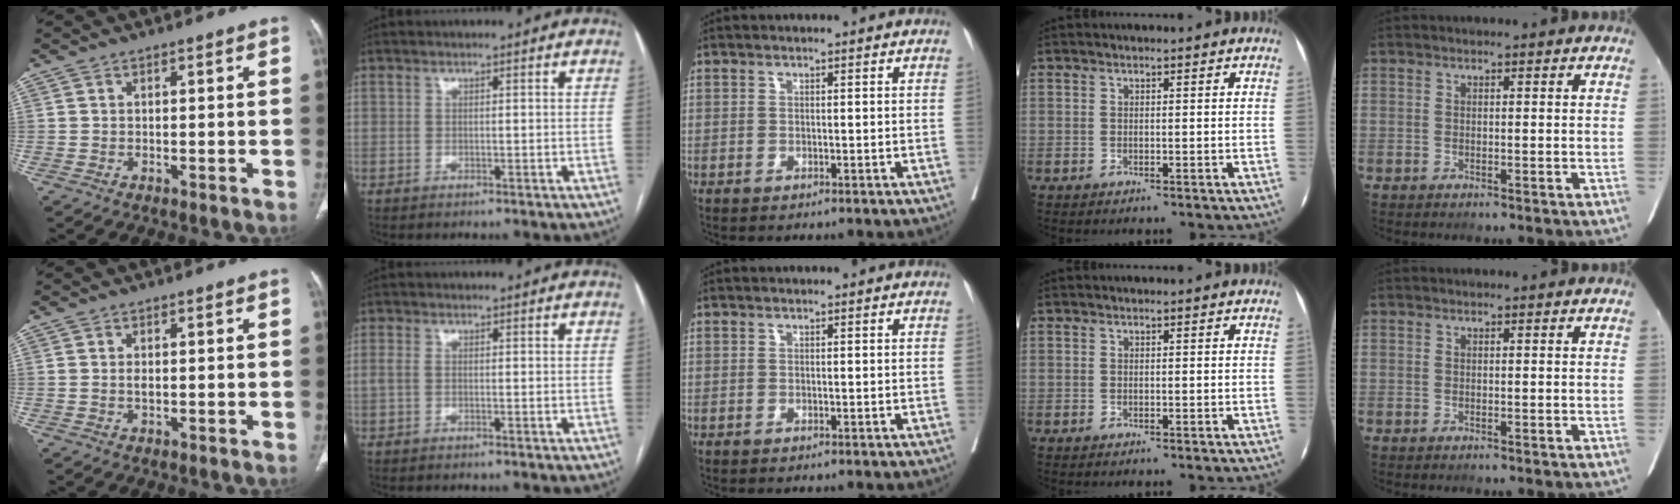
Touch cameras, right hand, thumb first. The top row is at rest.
{"thumb": {"total": 1.2, "force": [0.1, 0.6, 1.0], "torque": [-0.019, -0.001, 0.003]}, "index": {"total": 1.2, "force": [-0.2, 0.6, 1.0], "torque": [-0.022, 0.003, -0.005]}}